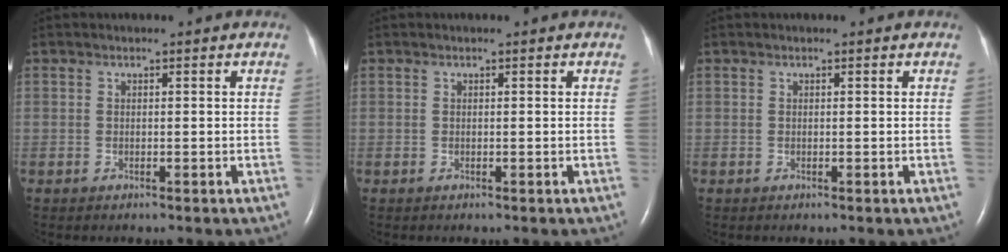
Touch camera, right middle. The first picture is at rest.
{"total": 0.0}
{"total": 0.0}